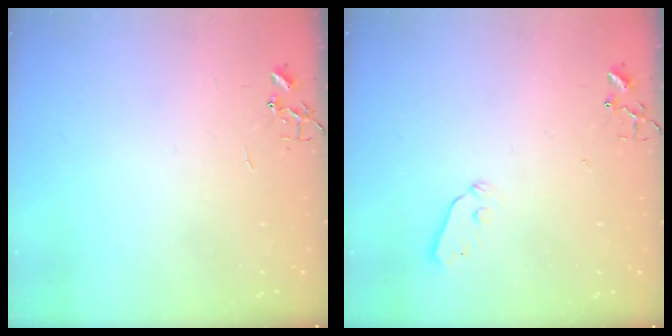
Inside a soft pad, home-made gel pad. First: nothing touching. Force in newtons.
{"total": 4.3, "press": 4.3, "slide": 0.7}